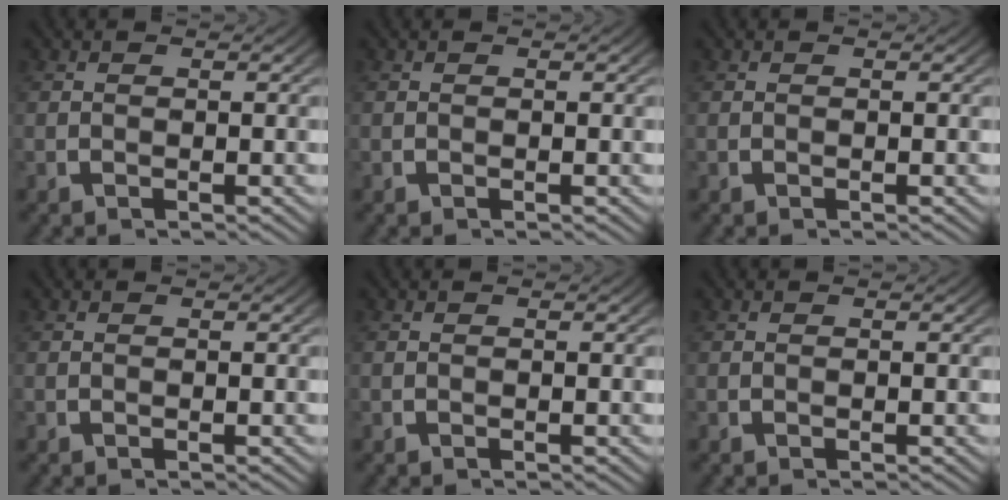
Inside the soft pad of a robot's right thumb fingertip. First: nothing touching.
{"total": 0.0}
{"total": 0.0}
{"total": 0.0}
{"total": 0.0}
{"total": 0.0}